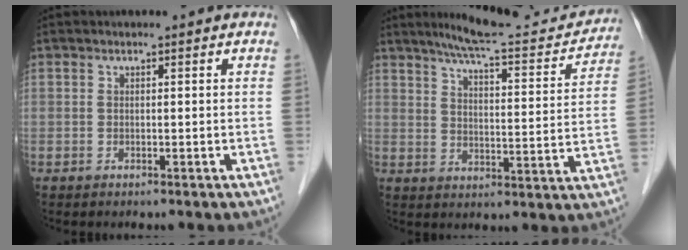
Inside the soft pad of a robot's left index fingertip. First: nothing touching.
{"total": 15.7, "force": [14.6, 1.9, 5.6], "torque": [-0.078, -0.019, 0.191]}